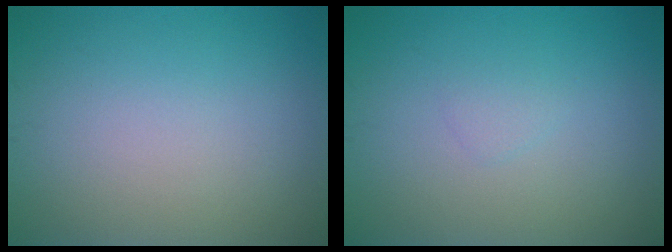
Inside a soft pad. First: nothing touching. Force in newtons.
{"total": 0.7, "press": 0.7, "slide": 0.1}